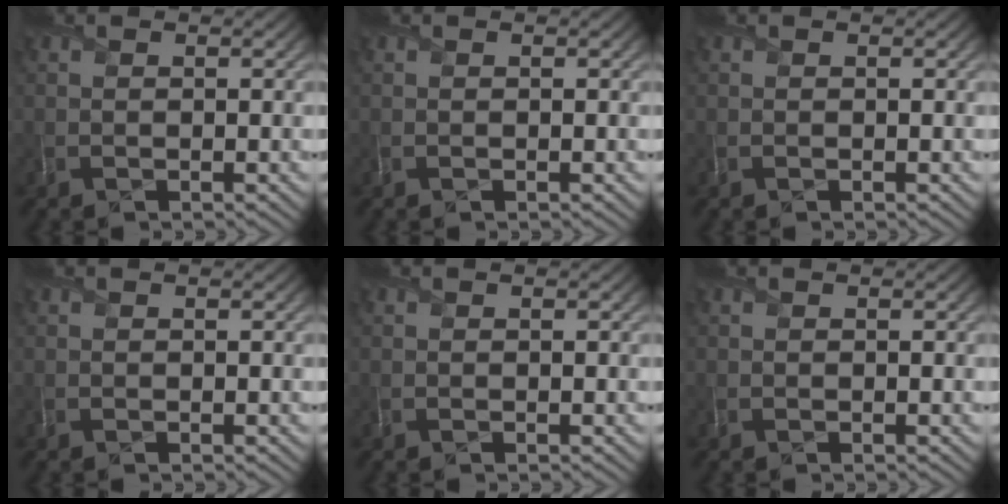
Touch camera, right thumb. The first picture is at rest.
{"total": 0.0}
{"total": 0.0}
{"total": 0.0}
{"total": 0.0}
{"total": 0.0}